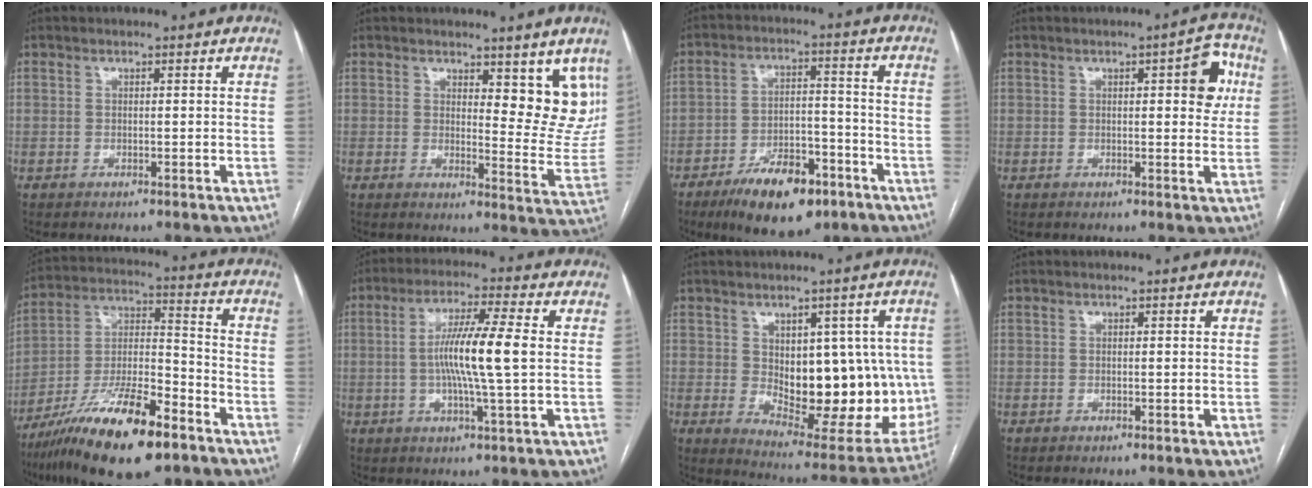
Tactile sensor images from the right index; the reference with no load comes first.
{"total": 9.1, "force": [5.6, 3.2, 6.4], "torque": [-0.057, -0.025, 0.069]}
{"total": 12.5, "force": [-7.9, 5.1, 8.2], "torque": [-0.132, 0.004, -0.126]}
{"total": 5.7, "force": [1.5, 1.6, 5.3], "torque": [-0.059, 0.010, 0.013]}
{"total": 19.6, "force": [-12.6, 4.2, 14.4], "torque": [-0.270, -0.017, -0.222]}
{"total": 10.1, "force": [0.2, -0.4, 10.1], "torque": [-0.191, 0.001, -0.002]}
{"total": 18.6, "force": [0.1, 8.7, 16.5], "torque": [-0.205, 0.001, 0.030]}
{"total": 0.0}